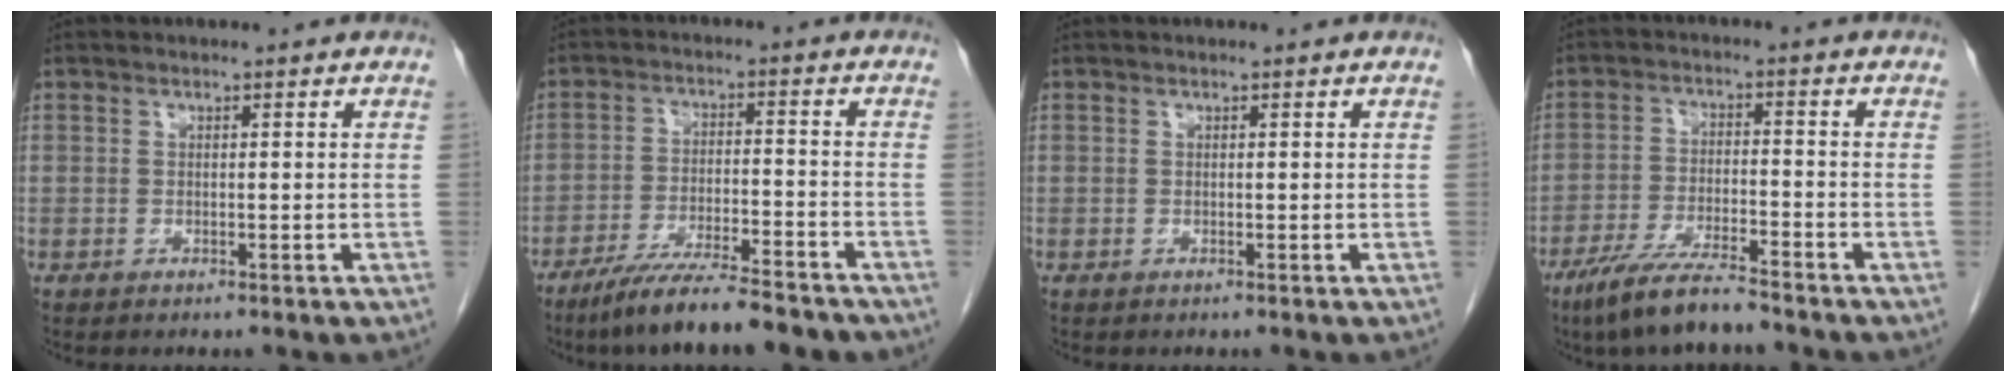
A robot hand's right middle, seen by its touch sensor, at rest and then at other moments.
{"total": 12.6, "force": [-10.5, 1.2, 6.9], "torque": [-0.109, -0.020, -0.169]}
{"total": 0.0}
{"total": 8.5, "force": [-6.8, 0.6, 5.2], "torque": [-0.104, -0.025, -0.126]}